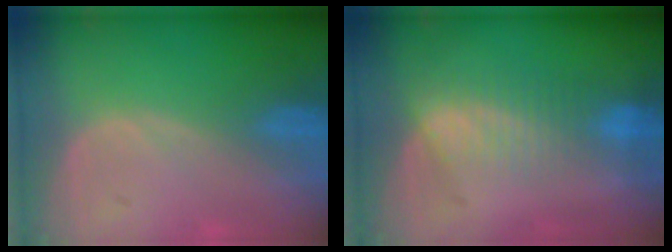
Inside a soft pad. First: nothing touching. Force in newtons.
{"total": 7.2, "press": 6.1, "slide": 3.8}